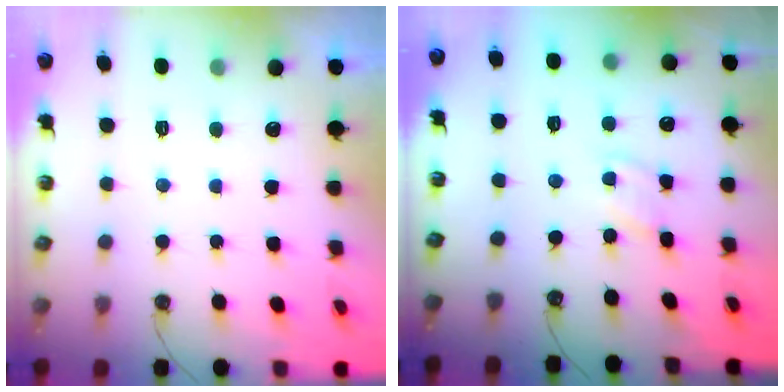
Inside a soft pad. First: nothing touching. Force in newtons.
{"total": 2.3, "press": 2.3, "slide": 0.4}